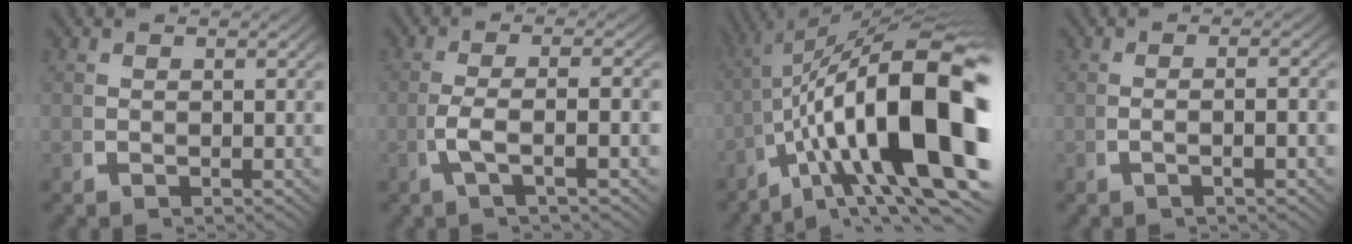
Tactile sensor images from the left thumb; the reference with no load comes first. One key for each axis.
{"total": 4.8, "fx": -0.6, "fy": 0.9, "fz": 4.7, "tx": -0.103, "ty": 0.007, "tz": -0.012}
{"total": 22.9, "fx": -0.6, "fy": 11.9, "fz": 19.6, "tx": -0.289, "ty": -0.035, "tz": 0.005}
{"total": 2.1, "fx": -0.5, "fy": -0.3, "fz": 2.0, "tx": -0.040, "ty": 0.012, "tz": -0.011}